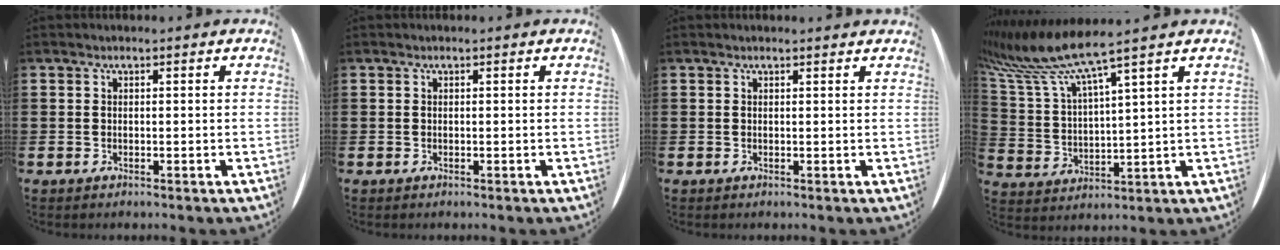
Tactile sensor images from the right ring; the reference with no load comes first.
{"total": 0.0}
{"total": 0.5, "force": [0.5, -0.1, 0.0], "torque": [0.000, 0.001, 0.010]}
{"total": 7.7, "force": [6.9, -0.5, 3.3], "torque": [-0.096, -0.039, 0.117]}